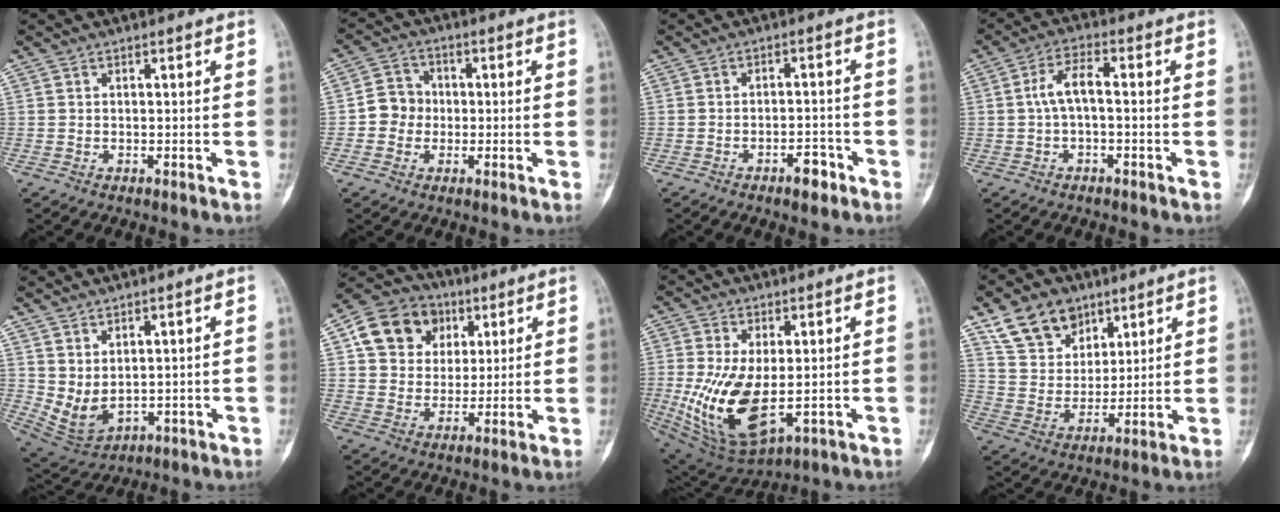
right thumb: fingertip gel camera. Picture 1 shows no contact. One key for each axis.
{"total": 5.7, "fx": -0.7, "fy": 5.3, "fz": 2.0, "tx": -0.009, "ty": 0.016, "tz": -0.023}
{"total": 4.1, "fx": -2.5, "fy": 1.8, "fz": 2.8, "tx": -0.032, "ty": 0.020, "tz": -0.036}
{"total": 5.2, "fx": -0.3, "fy": 2.1, "fz": 4.7, "tx": -0.093, "ty": 0.022, "tz": -0.012}
{"total": 6.8, "fx": 1.2, "fy": 4.1, "fz": 5.4, "tx": -0.091, "ty": -0.016, "tz": 0.048}
{"total": 13.1, "fx": 4.8, "fy": 11.0, "fz": 5.3, "tx": -0.062, "ty": 0.000, "tz": 0.080}
{"total": 15.0, "fx": -1.4, "fy": 7.6, "fz": 12.9, "tx": -0.249, "ty": -0.018, "tz": -0.002}
{"total": 12.1, "fx": 7.7, "fy": 8.1, "fz": 4.6, "tx": -0.054, "ty": -0.033, "tz": 0.148}